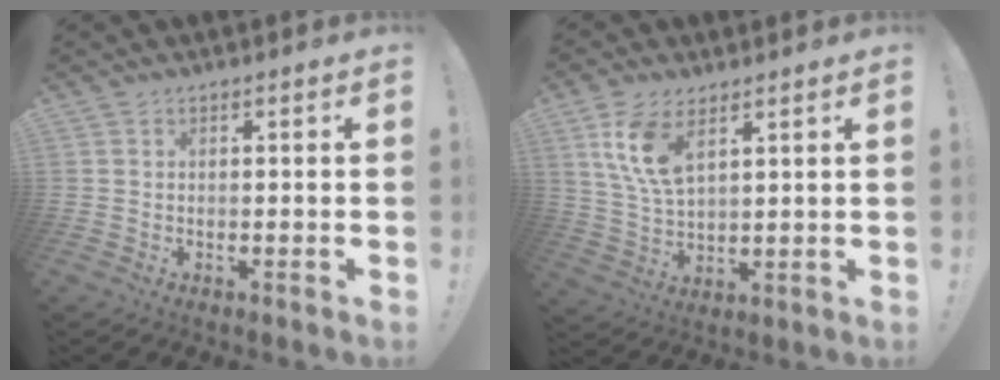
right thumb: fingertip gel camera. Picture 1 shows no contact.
{"total": 10.6, "force": [5.7, 5.0, 7.5], "torque": [-0.157, -0.018, 0.105]}